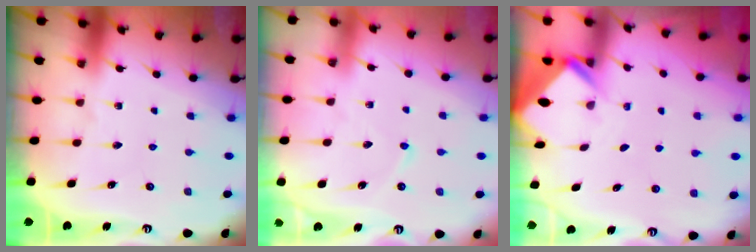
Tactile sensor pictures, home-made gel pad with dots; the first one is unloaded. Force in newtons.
{"total": 2.2, "press": 2.2, "slide": 0.2}
{"total": 2.5, "press": 2.5, "slide": 0.1}